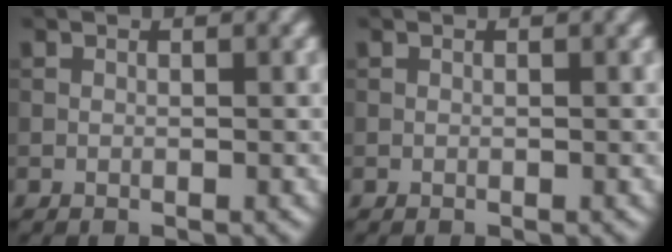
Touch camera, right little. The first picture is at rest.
{"total": 0.0}